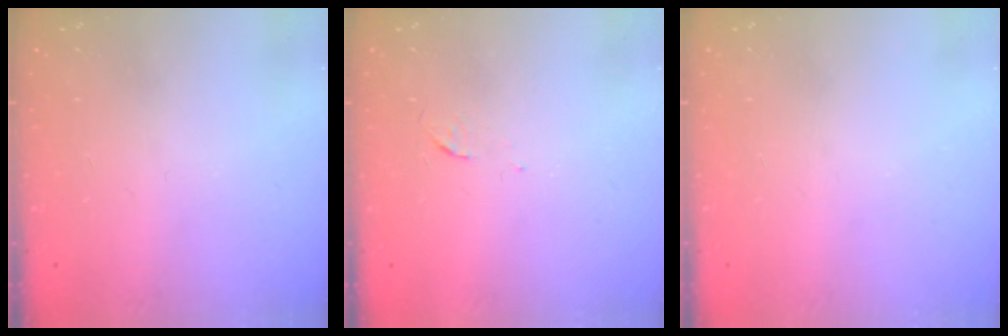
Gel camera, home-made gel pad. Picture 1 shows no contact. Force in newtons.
{"total": 3.3, "press": 3.3, "slide": 0.5}
{"total": 0.0}